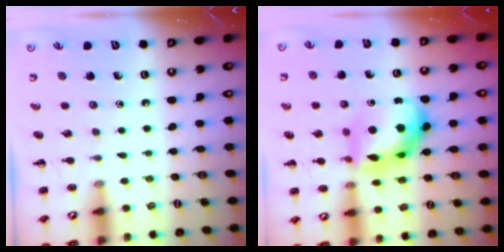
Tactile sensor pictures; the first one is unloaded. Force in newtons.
{"total": 13.6, "press": 13.6, "slide": 0.8}